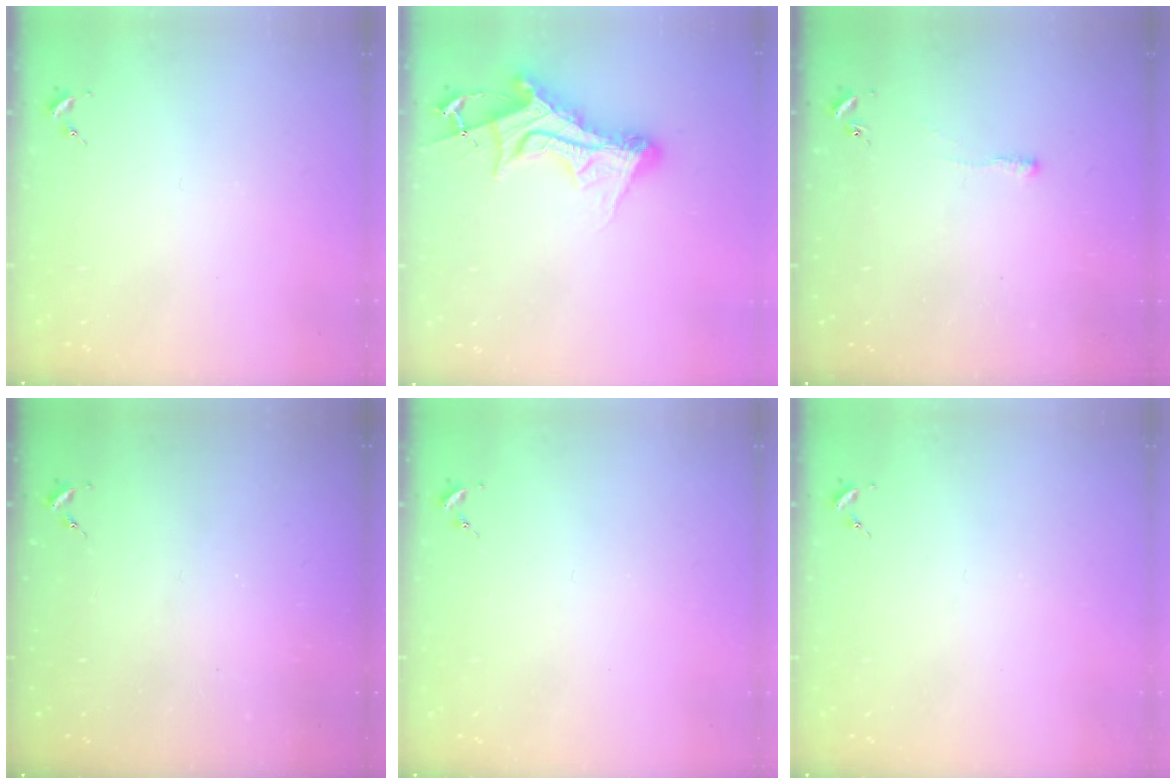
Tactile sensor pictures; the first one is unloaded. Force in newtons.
{"total": 13.9, "press": 13.9, "slide": 1.2}
{"total": 2.5, "press": 2.5, "slide": 0.5}
{"total": 0.0}
{"total": 0.0}
{"total": 0.0}